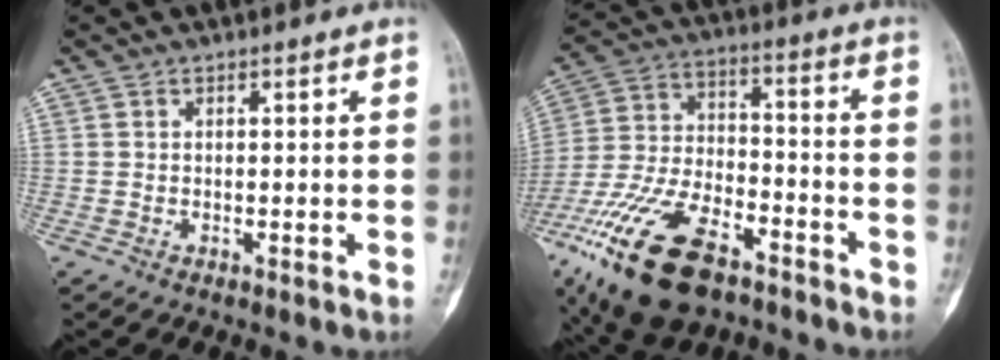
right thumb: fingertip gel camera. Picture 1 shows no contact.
{"total": 21.6, "force": [-12.9, 10.1, 14.0], "torque": [-0.294, 0.039, -0.239]}